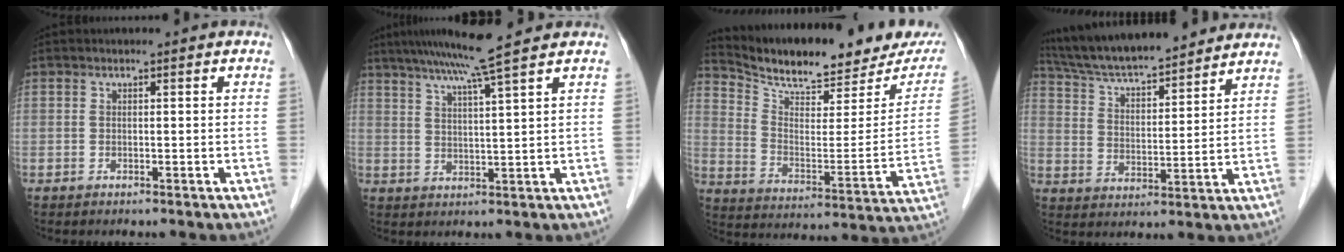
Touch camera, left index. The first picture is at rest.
{"total": 8.0, "force": [6.2, -1.7, 4.8], "torque": [-0.081, 0.004, 0.101]}
{"total": 21.2, "force": [18.9, 4.4, 8.7], "torque": [-0.138, -0.038, 0.267]}
{"total": 18.1, "force": [16.2, 2.7, 7.5], "torque": [-0.127, 0.027, 0.261]}